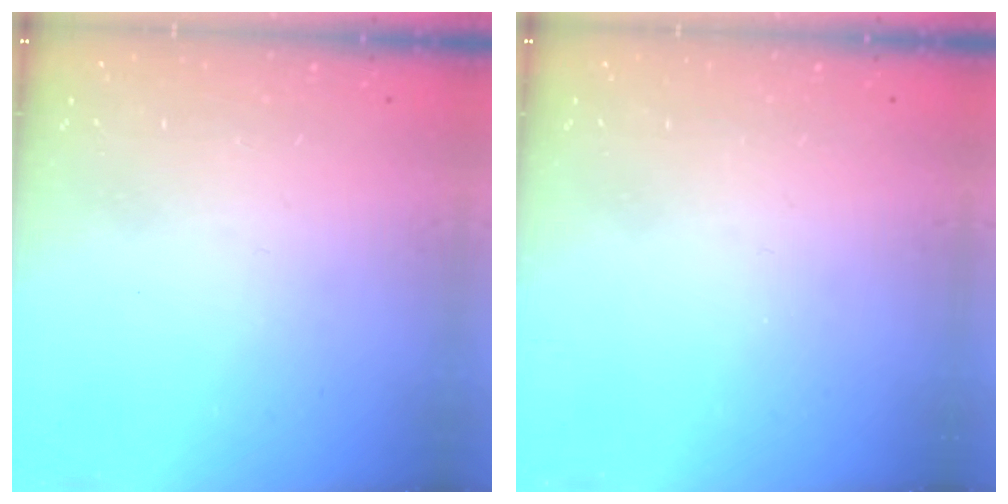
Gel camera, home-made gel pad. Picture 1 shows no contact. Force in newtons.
{"total": 0.0}